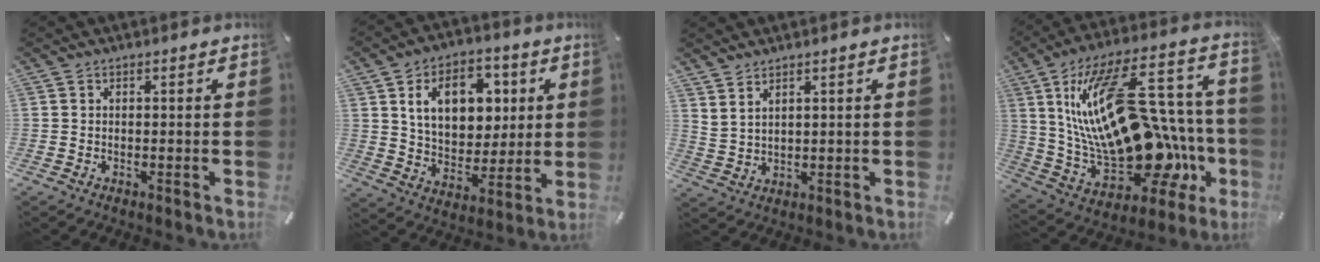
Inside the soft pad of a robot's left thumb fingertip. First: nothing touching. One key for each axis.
{"total": 14.4, "fx": 5.2, "fy": 10.6, "fz": 8.4, "tx": -0.127, "ty": -0.007, "tz": 0.094}
{"total": 2.4, "fx": 2.3, "fy": 0.3, "fz": 0.3, "tx": -0.011, "ty": -0.013, "tz": 0.045}
{"total": 32.1, "fx": 1.4, "fy": 16.4, "fz": 27.5, "tx": -0.522, "ty": -0.025, "tz": 0.033}